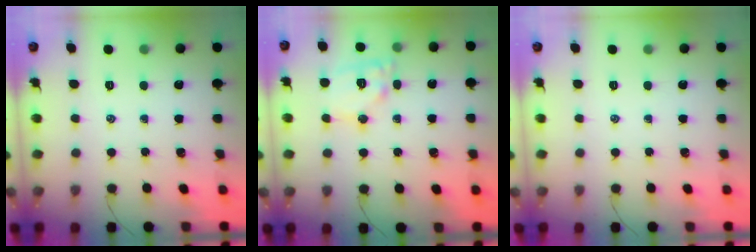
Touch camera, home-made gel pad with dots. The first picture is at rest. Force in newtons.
{"total": 11.8, "press": 11.7, "slide": 1.5}
{"total": 0.0}